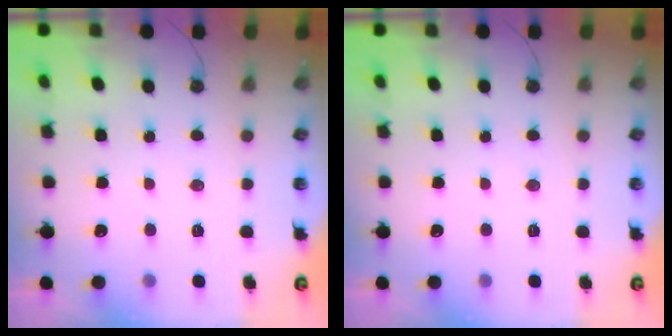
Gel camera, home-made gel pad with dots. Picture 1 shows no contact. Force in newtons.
{"total": 0.0}